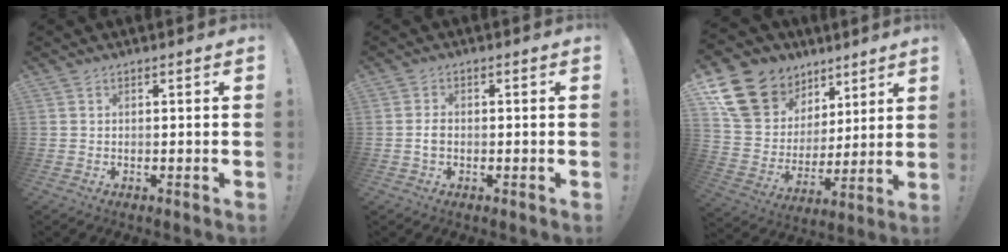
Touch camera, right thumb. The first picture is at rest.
{"total": 2.1, "force": [-0.6, 1.2, 1.6], "torque": [-0.027, 0.005, -0.011]}
{"total": 18.8, "force": [12.1, 12.7, 6.5], "torque": [-0.114, -0.078, 0.254]}